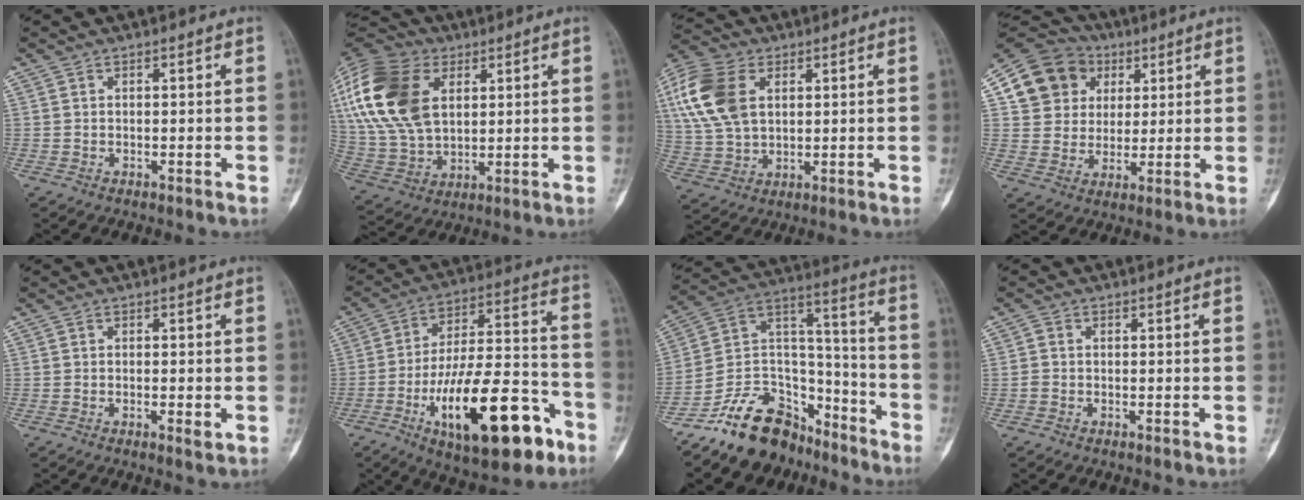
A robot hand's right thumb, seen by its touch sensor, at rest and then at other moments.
{"total": 23.8, "force": [7.4, 15.5, 16.5], "torque": [-0.354, 0.003, 0.139]}
{"total": 15.4, "force": [4.5, 9.9, 10.8], "torque": [-0.232, 0.001, 0.089]}
{"total": 13.7, "force": [4.7, 12.2, 4.1], "torque": [-0.047, 0.012, 0.084]}
{"total": 1.8, "force": [-0.5, 0.5, 1.6], "torque": [-0.032, -0.006, -0.008]}
{"total": 24.6, "force": [-11.1, 9.3, 19.9], "torque": [-0.317, 0.060, -0.167]}
{"total": 18.4, "force": [-13.6, 10.4, 6.6], "torque": [-0.084, 0.124, -0.240]}
{"total": 1.3, "force": [-0.2, 1.1, 0.6], "torque": [-0.010, 0.002, -0.005]}